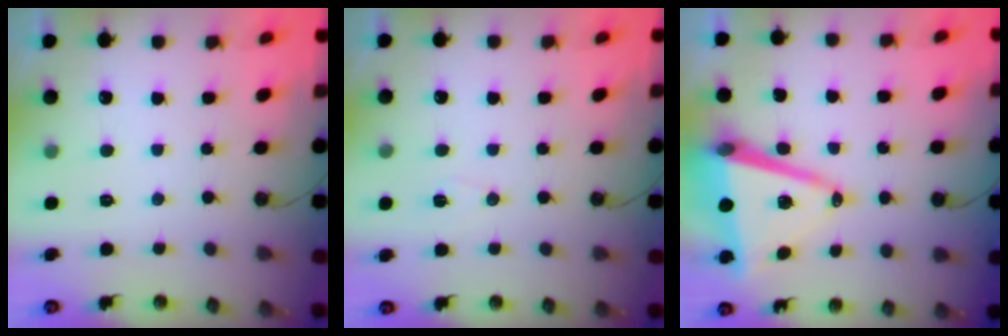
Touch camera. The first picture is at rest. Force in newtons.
{"total": 5.0, "press": 4.2, "slide": 2.7}
{"total": 12.3, "press": 11.5, "slide": 4.4}